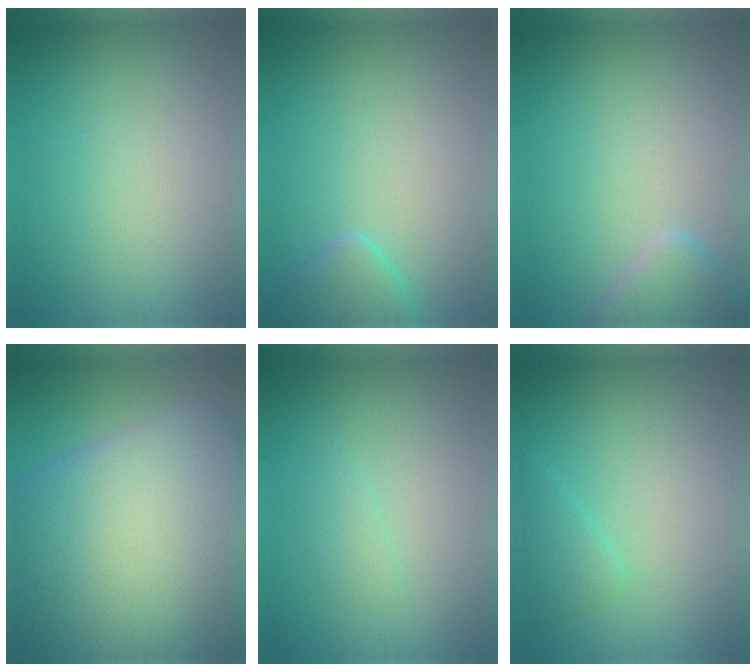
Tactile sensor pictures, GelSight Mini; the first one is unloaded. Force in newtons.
{"total": 2.6, "press": 2.6, "slide": 0.2}
{"total": 2.8, "press": 2.8, "slide": 0.1}
{"total": 22.3, "press": 22.3, "slide": 0.8}
{"total": 1.0, "press": 1.0, "slide": 0.1}
{"total": 1.7, "press": 1.7, "slide": 0.0}